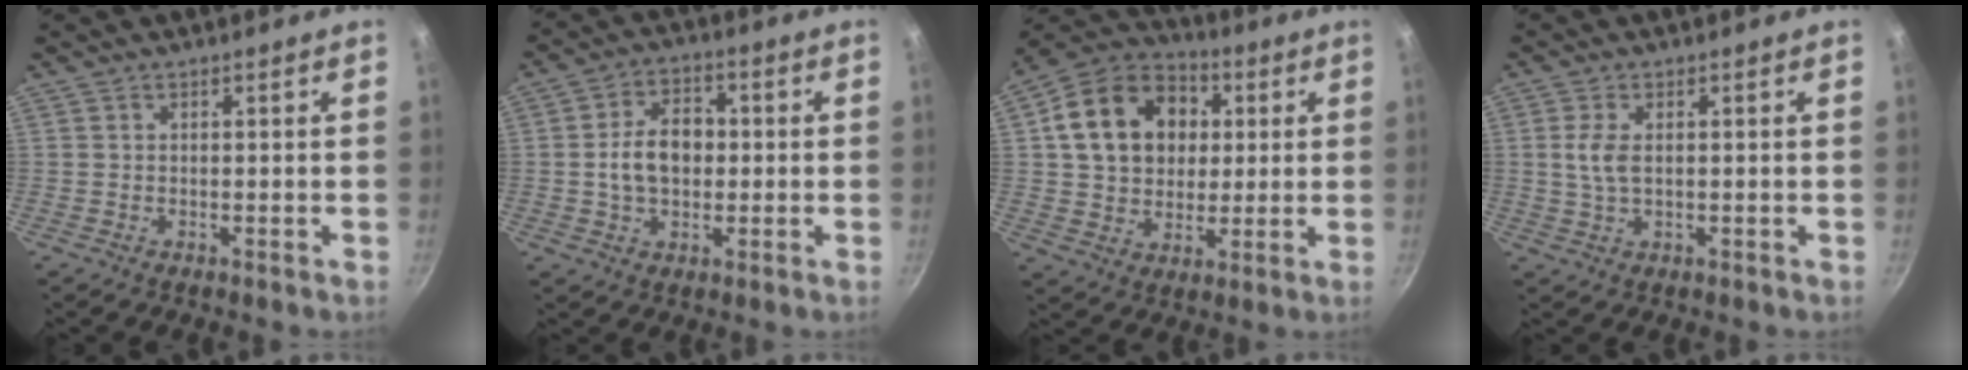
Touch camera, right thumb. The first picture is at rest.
{"total": 9.5, "force": [0.0, 6.6, 6.8], "torque": [-0.091, 0.018, -0.007]}
{"total": 18.3, "force": [3.8, 14.4, 10.7], "torque": [-0.155, 0.020, 0.056]}
{"total": 4.2, "force": [0.5, 2.2, 3.5], "torque": [-0.075, 0.002, 0.010]}